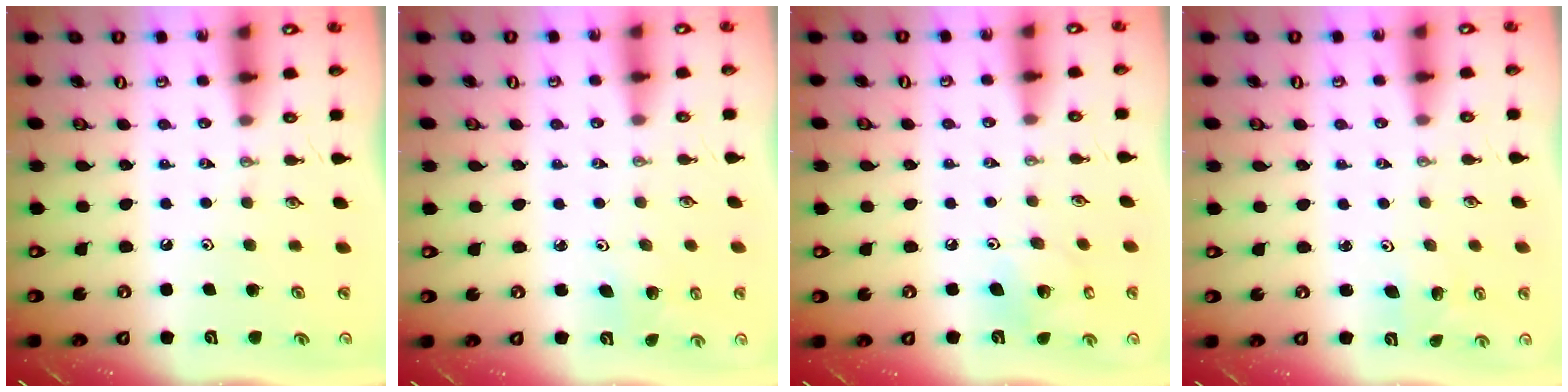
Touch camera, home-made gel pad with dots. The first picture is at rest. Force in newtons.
{"total": 2.3, "press": 2.3, "slide": 0.2}
{"total": 7.9, "press": 7.9, "slide": 0.1}
{"total": 1.9, "press": 1.9, "slide": 0.2}